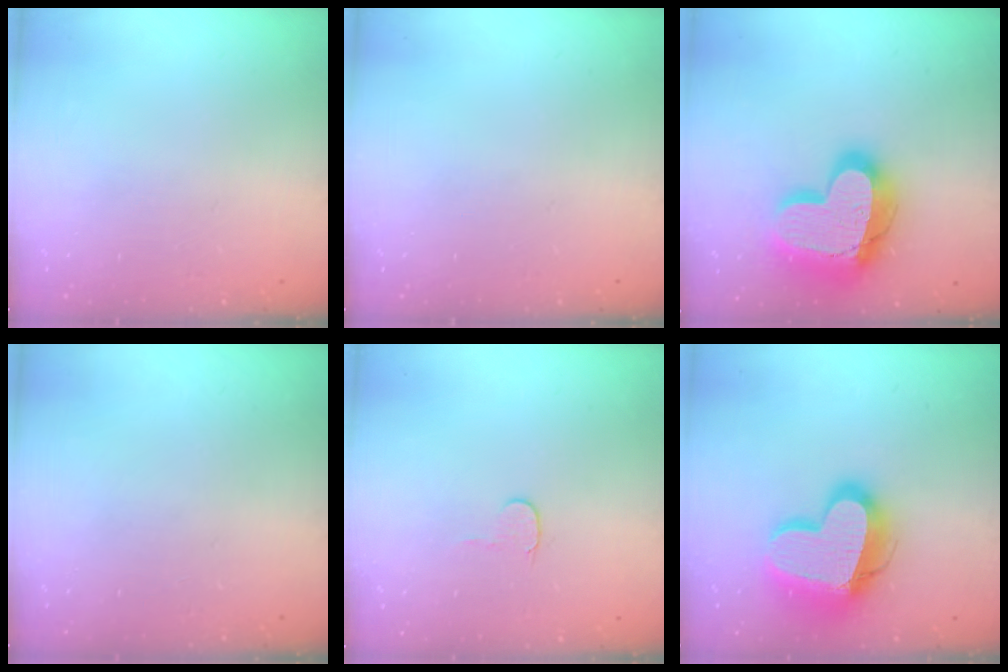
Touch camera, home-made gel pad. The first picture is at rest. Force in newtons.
{"total": 0.0}
{"total": 23.4, "press": 23.3, "slide": 1.9}
{"total": 0.0}
{"total": 3.6, "press": 3.6, "slide": 0.4}
{"total": 19.4, "press": 19.3, "slide": 1.7}